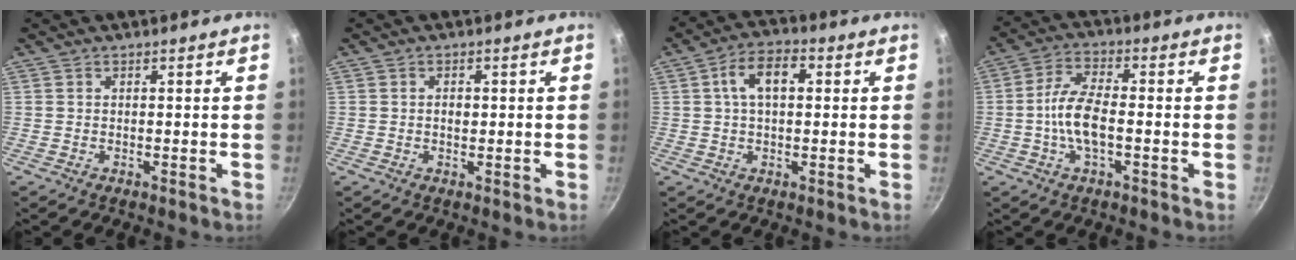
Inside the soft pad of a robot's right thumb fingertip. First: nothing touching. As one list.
[{"total": 1.9, "force": [0.1, 1.2, 1.4], "torque": [-0.018, 0.001, 0.001]}, {"total": 7.9, "force": [1.6, 4.4, 6.4], "torque": [-0.096, 0.019, 0.018]}, {"total": 8.5, "force": [-1.4, 3.4, 7.6], "torque": [-0.148, 0.020, -0.035]}]